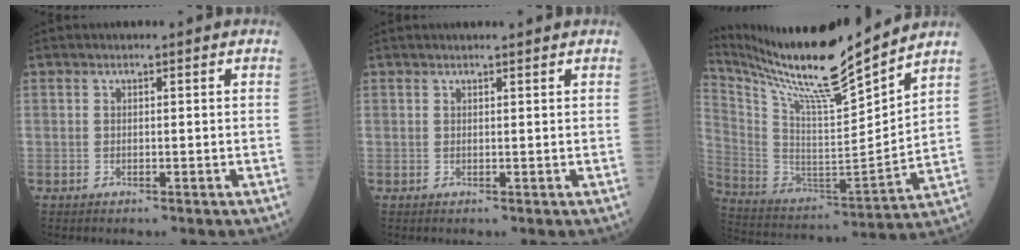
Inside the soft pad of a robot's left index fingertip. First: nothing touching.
{"total": 3.3, "force": [3.1, -0.1, 1.2], "torque": [-0.013, 0.016, 0.038]}
{"total": 20.1, "force": [17.8, -0.7, 9.4], "torque": [-0.190, -0.033, 0.317]}